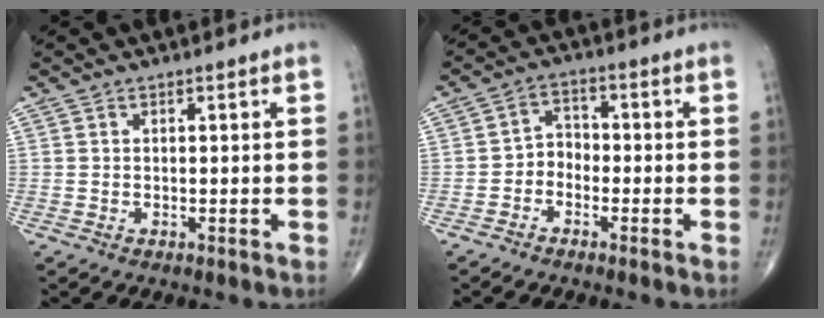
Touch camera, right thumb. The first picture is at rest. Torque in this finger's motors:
{"motor_torque": [-0.17, 0.01, 0.08, -0.10, 0.06]}